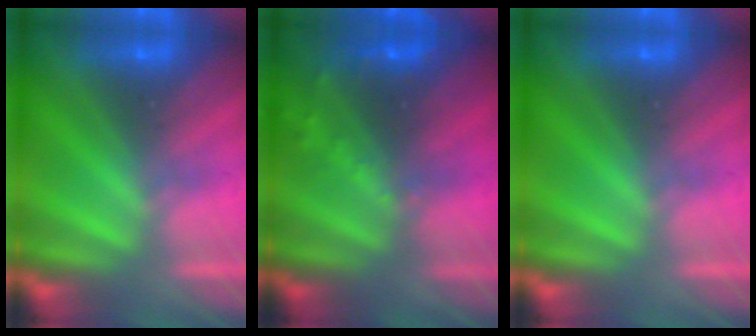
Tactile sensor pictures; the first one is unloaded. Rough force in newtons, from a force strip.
{"total": 8.0}
{"total": 0.0}